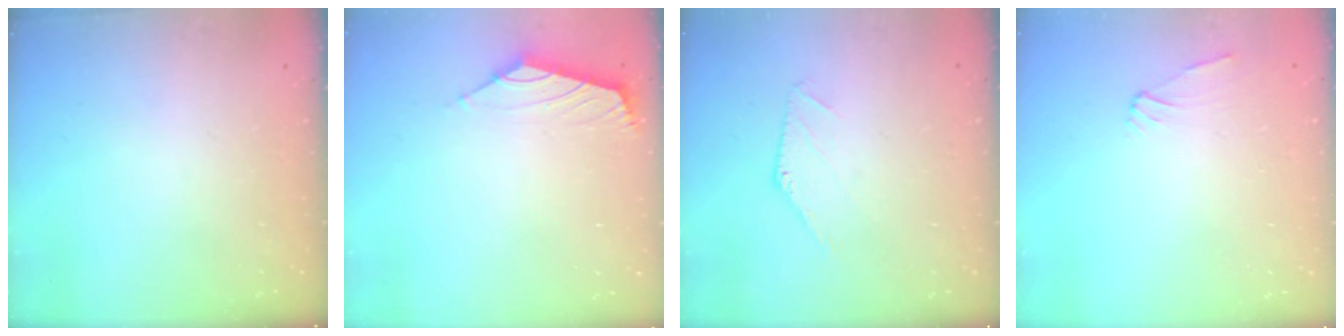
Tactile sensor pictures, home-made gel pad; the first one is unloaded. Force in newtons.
{"total": 1.7, "press": 1.5, "slide": 0.7}
{"total": 0.0}
{"total": 1.6, "press": 1.5, "slide": 0.5}